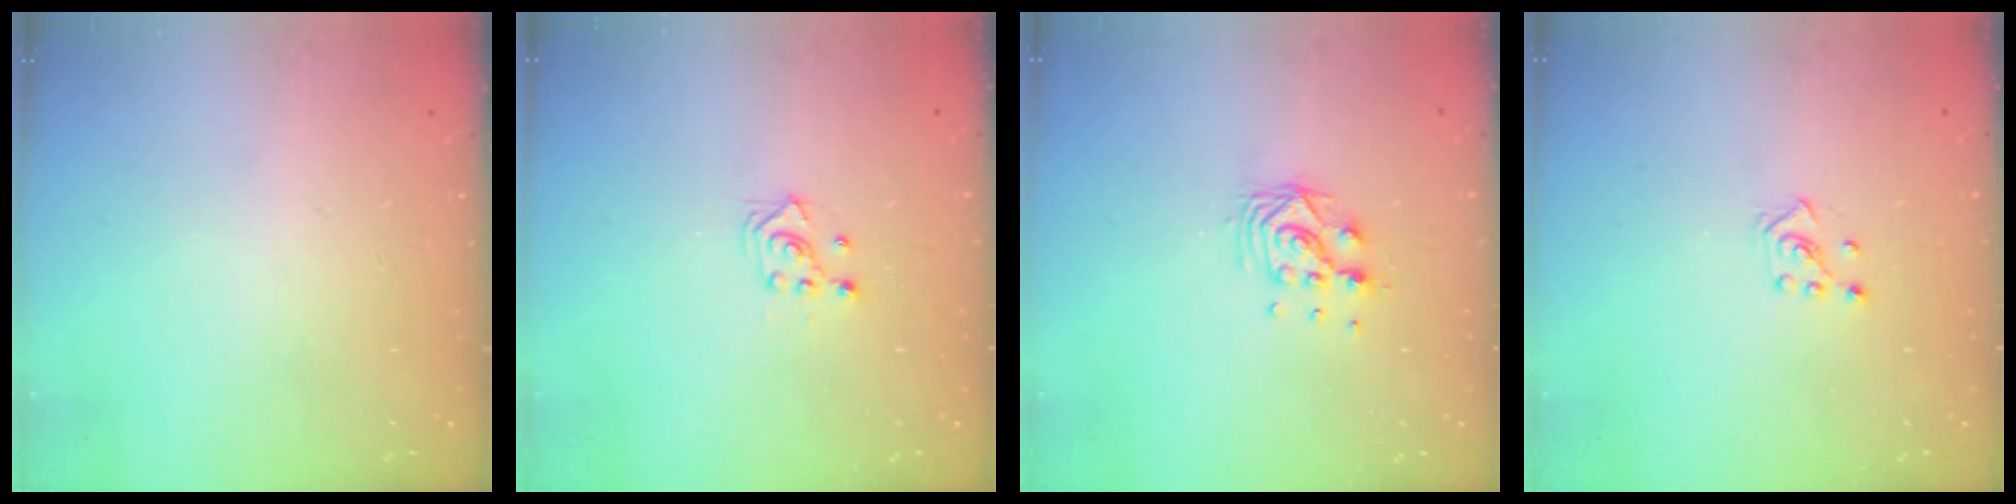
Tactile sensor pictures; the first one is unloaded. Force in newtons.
{"total": 2.5, "press": 2.3, "slide": 1.0}
{"total": 8.8, "press": 8.8, "slide": 0.6}
{"total": 2.6, "press": 2.5, "slide": 0.6}